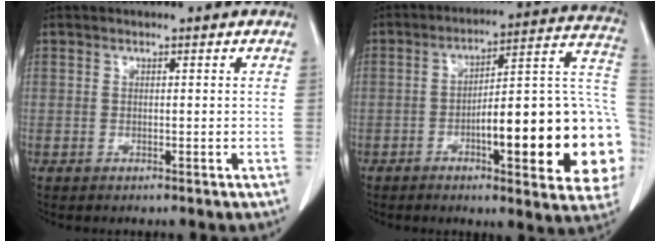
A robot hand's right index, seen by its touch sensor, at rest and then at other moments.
{"total": 23.7, "force": [-5.4, 4.6, 22.6], "torque": [-0.214, 0.029, -0.060]}